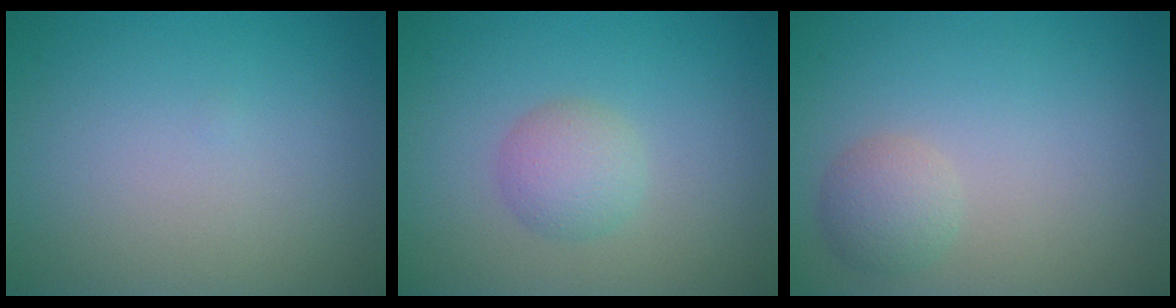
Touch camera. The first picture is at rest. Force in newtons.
{"total": 2.4, "press": 2.4, "slide": 0.1}
{"total": 2.1, "press": 2.1, "slide": 0.0}